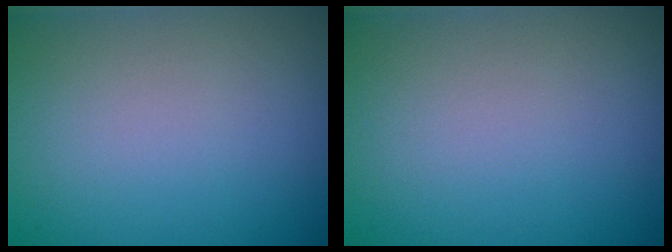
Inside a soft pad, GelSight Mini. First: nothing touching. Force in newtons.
{"total": 0.0}